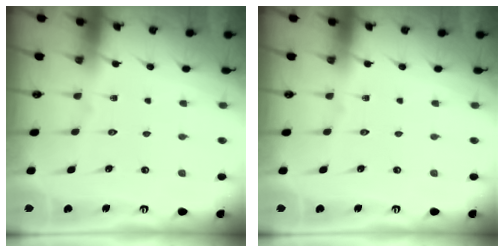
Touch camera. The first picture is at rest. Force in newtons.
{"total": 0.0}